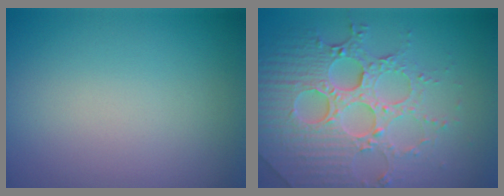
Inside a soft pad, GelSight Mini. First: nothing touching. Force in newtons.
{"total": 8.2, "press": 6.0, "slide": 5.6}